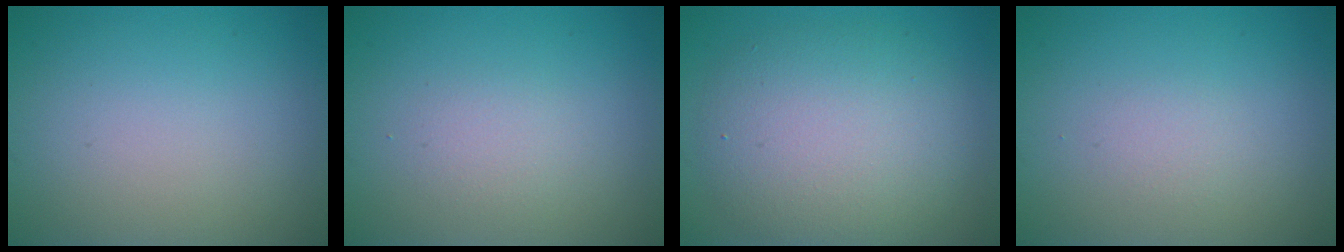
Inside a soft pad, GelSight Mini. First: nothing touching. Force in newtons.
{"total": 1.5, "press": 1.4, "slide": 0.1}
{"total": 6.7, "press": 6.7, "slide": 0.2}
{"total": 0.9, "press": 0.9, "slide": 0.1}